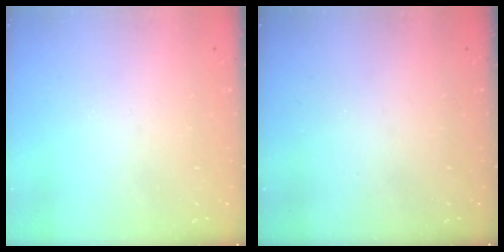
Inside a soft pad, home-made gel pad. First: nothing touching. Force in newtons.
{"total": 0.0}